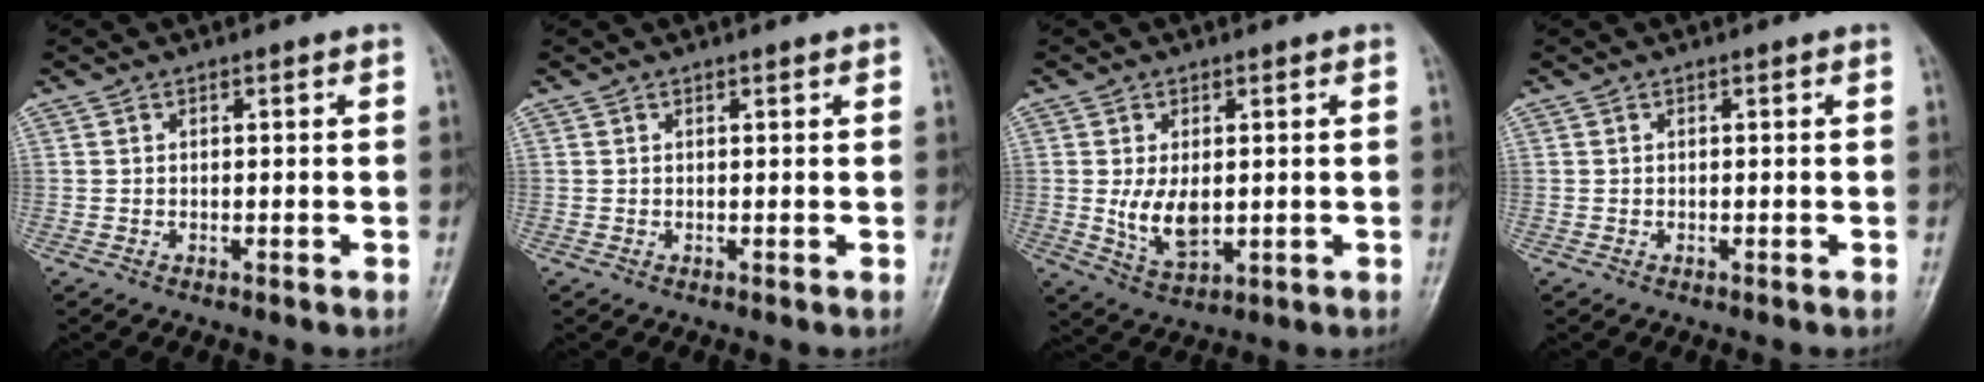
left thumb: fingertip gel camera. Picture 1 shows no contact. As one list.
[{"total": 0.7, "force": [0.5, 0.2, 0.6], "torque": [-0.006, 0.000, 0.004]}, {"total": 6.7, "force": [0.1, 3.9, 5.5], "torque": [-0.091, -0.014, 0.013]}, {"total": 0.0}]